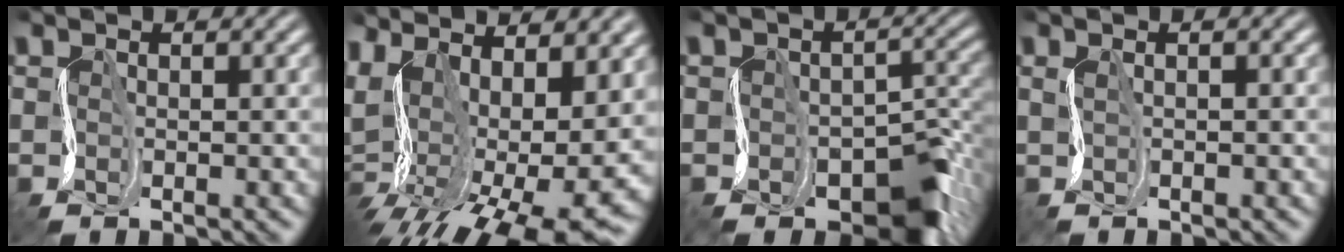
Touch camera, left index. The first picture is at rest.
{"total": 14.8, "force": [-0.7, 5.4, 13.7], "torque": [-0.218, -0.016, 0.037]}
{"total": 6.8, "force": [-4.4, 3.6, 3.8], "torque": [-0.031, -0.006, -0.070]}
{"total": 1.2, "force": [0.9, 0.0, 0.7], "torque": [-0.017, 0.010, 0.008]}